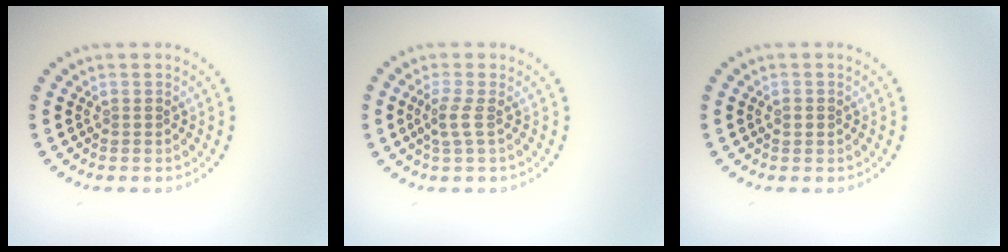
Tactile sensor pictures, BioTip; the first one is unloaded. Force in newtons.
{"total": 1.6, "press": 1.3, "slide": 1.1}
{"total": 1.1, "press": 1.1, "slide": 0.2}